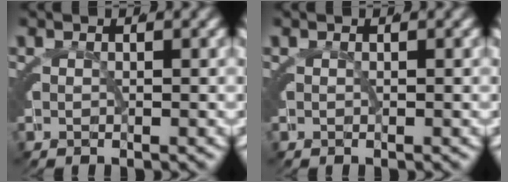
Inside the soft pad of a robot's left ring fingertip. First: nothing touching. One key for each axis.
{"total": 0.0}